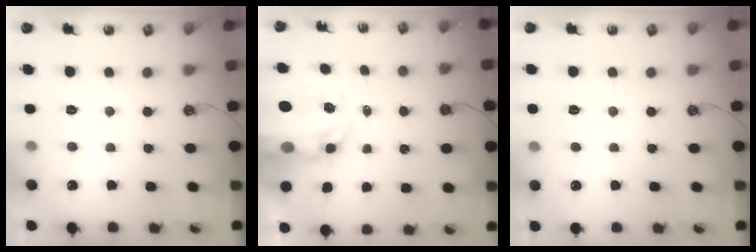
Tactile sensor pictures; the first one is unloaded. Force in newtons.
{"total": 11.8, "press": 11.8, "slide": 0.9}
{"total": 2.7, "press": 2.7, "slide": 0.4}